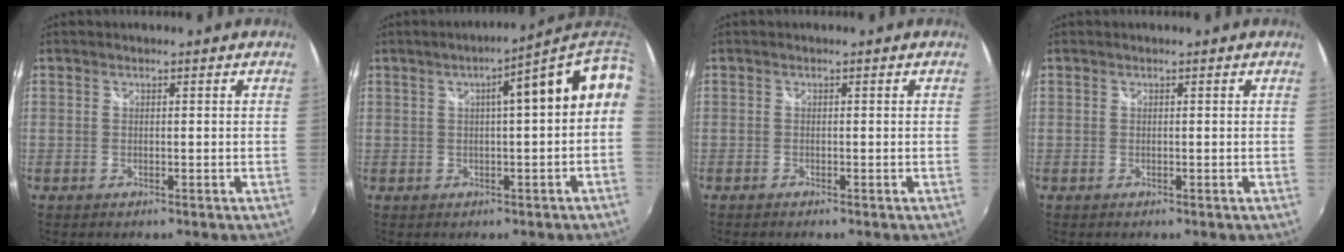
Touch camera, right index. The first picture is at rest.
{"total": 11.5, "force": [2.4, 1.5, 11.2], "torque": [-0.131, 0.030, 0.045]}
{"total": 0.6, "force": [-0.6, 0.1, 0.1], "torque": [-0.004, -0.003, -0.014]}
{"total": 0.0}